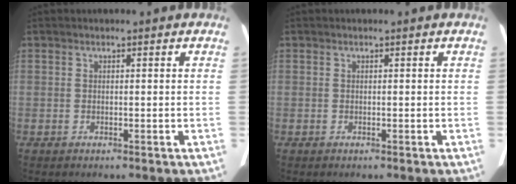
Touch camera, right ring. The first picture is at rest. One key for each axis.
{"total": 0.0}